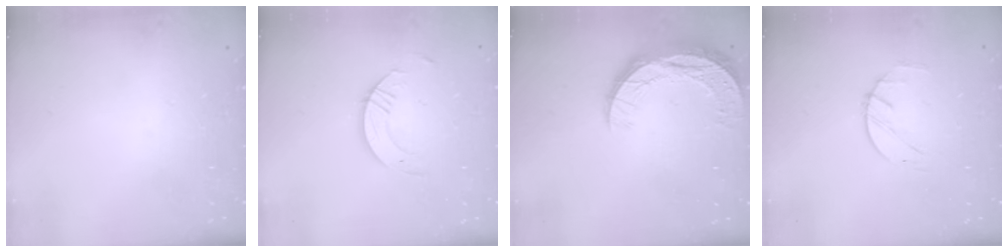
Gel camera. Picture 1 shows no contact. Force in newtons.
{"total": 3.4, "press": 3.4, "slide": 0.3}
{"total": 10.9, "press": 10.9, "slide": 0.7}
{"total": 1.9, "press": 1.9, "slide": 0.3}